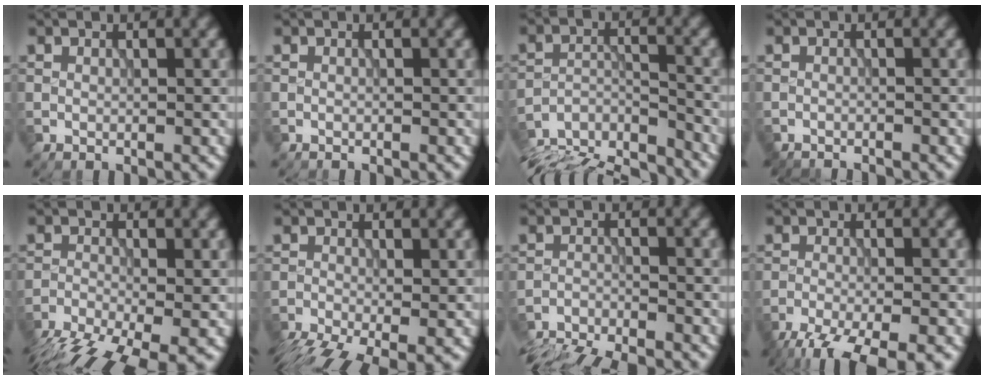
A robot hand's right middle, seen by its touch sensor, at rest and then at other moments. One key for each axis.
{"total": 0.5, "fx": -0.5, "fy": 0.0, "fz": 0.0, "tx": 0.004, "ty": -0.003, "tz": -0.010}
{"total": 11.9, "fx": -11.2, "fy": 3.0, "fz": 2.8, "tx": -0.047, "ty": -0.015, "tz": -0.159}
{"total": 2.1, "fx": -2.1, "fy": 0.2, "fz": 0.3, "tx": 0.000, "ty": -0.009, "tz": -0.036}
{"total": 9.4, "fx": -7.0, "fy": 2.9, "fz": 5.6, "tx": -0.122, "ty": -0.043, "tz": -0.117}
{"total": 6.7, "fx": -4.3, "fy": 2.2, "fz": 4.8, "tx": -0.094, "ty": -0.030, "tz": -0.076}
{"total": 10.4, "fx": -9.9, "fy": 2.1, "fz": 2.3, "tx": -0.036, "ty": -0.022, "tz": -0.152}
{"total": 8.1, "fx": -6.2, "fy": 1.8, "fz": 4.9, "tx": -0.084, "ty": -0.033, "tz": -0.104}